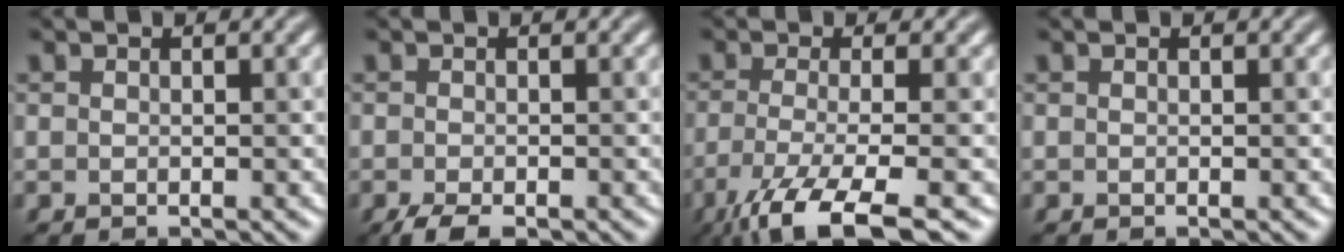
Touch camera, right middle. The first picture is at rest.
{"total": 2.8, "force": [-1.9, 0.9, 1.8], "torque": [-0.033, -0.004, -0.033]}
{"total": 7.6, "force": [-4.2, 1.9, 6.0], "torque": [-0.104, -0.012, -0.085]}
{"total": 0.0}